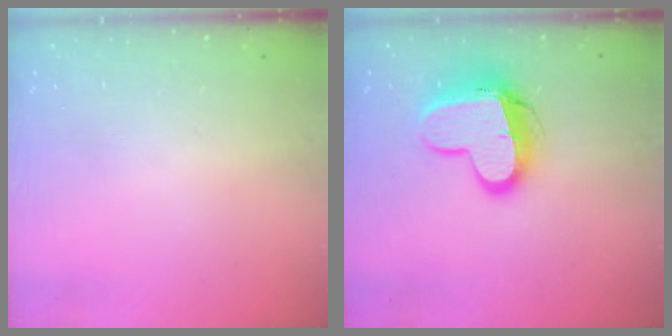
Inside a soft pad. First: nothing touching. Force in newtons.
{"total": 13.5, "press": 13.5, "slide": 1.2}